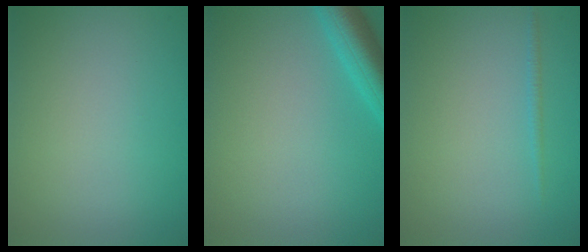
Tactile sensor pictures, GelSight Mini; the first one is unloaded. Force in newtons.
{"total": 4.6, "press": 4.6, "slide": 0.3}
{"total": 0.6, "press": 0.6, "slide": 0.1}